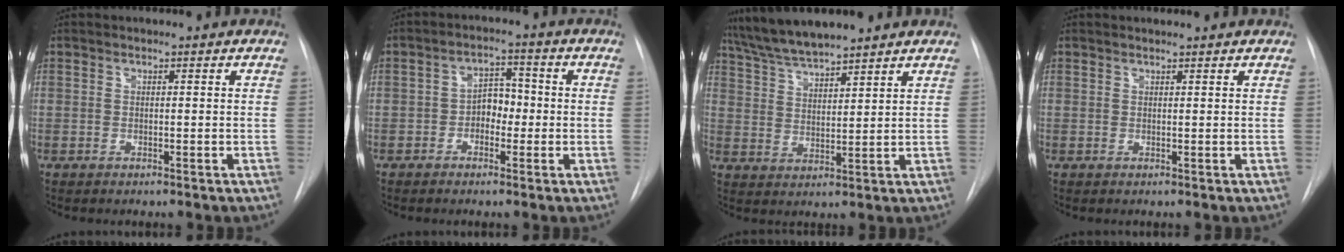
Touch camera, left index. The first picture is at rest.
{"total": 4.3, "force": [-1.7, 2.8, 2.8], "torque": [-0.040, 0.011, -0.034]}
{"total": 8.4, "force": [7.6, 0.4, 3.5], "torque": [-0.067, 0.021, 0.142]}
{"total": 1.3, "force": [1.3, 0.1, 0.3], "torque": [-0.006, 0.008, 0.011]}